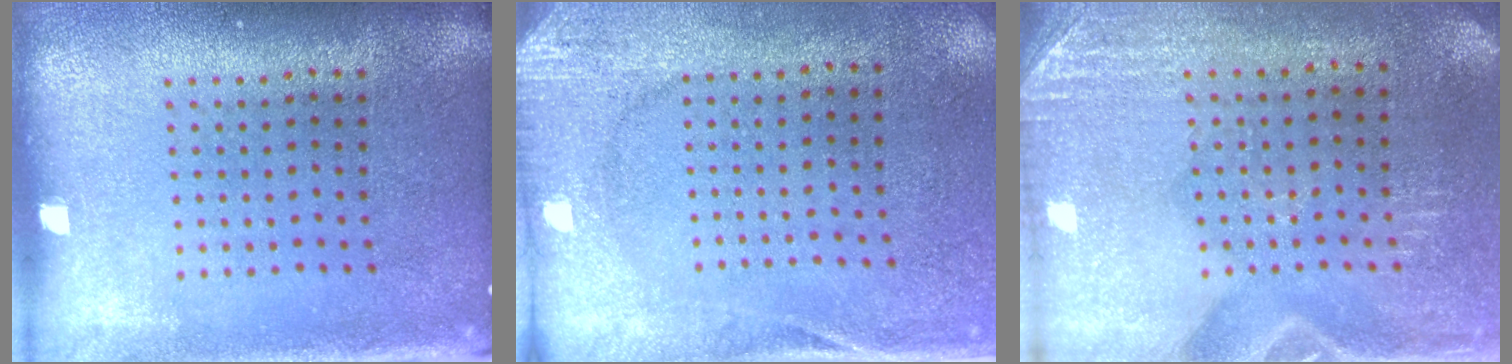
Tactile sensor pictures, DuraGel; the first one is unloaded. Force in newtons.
{"total": 2.8, "press": 2.1, "slide": 1.8}
{"total": 2.9, "press": 2.6, "slide": 1.2}